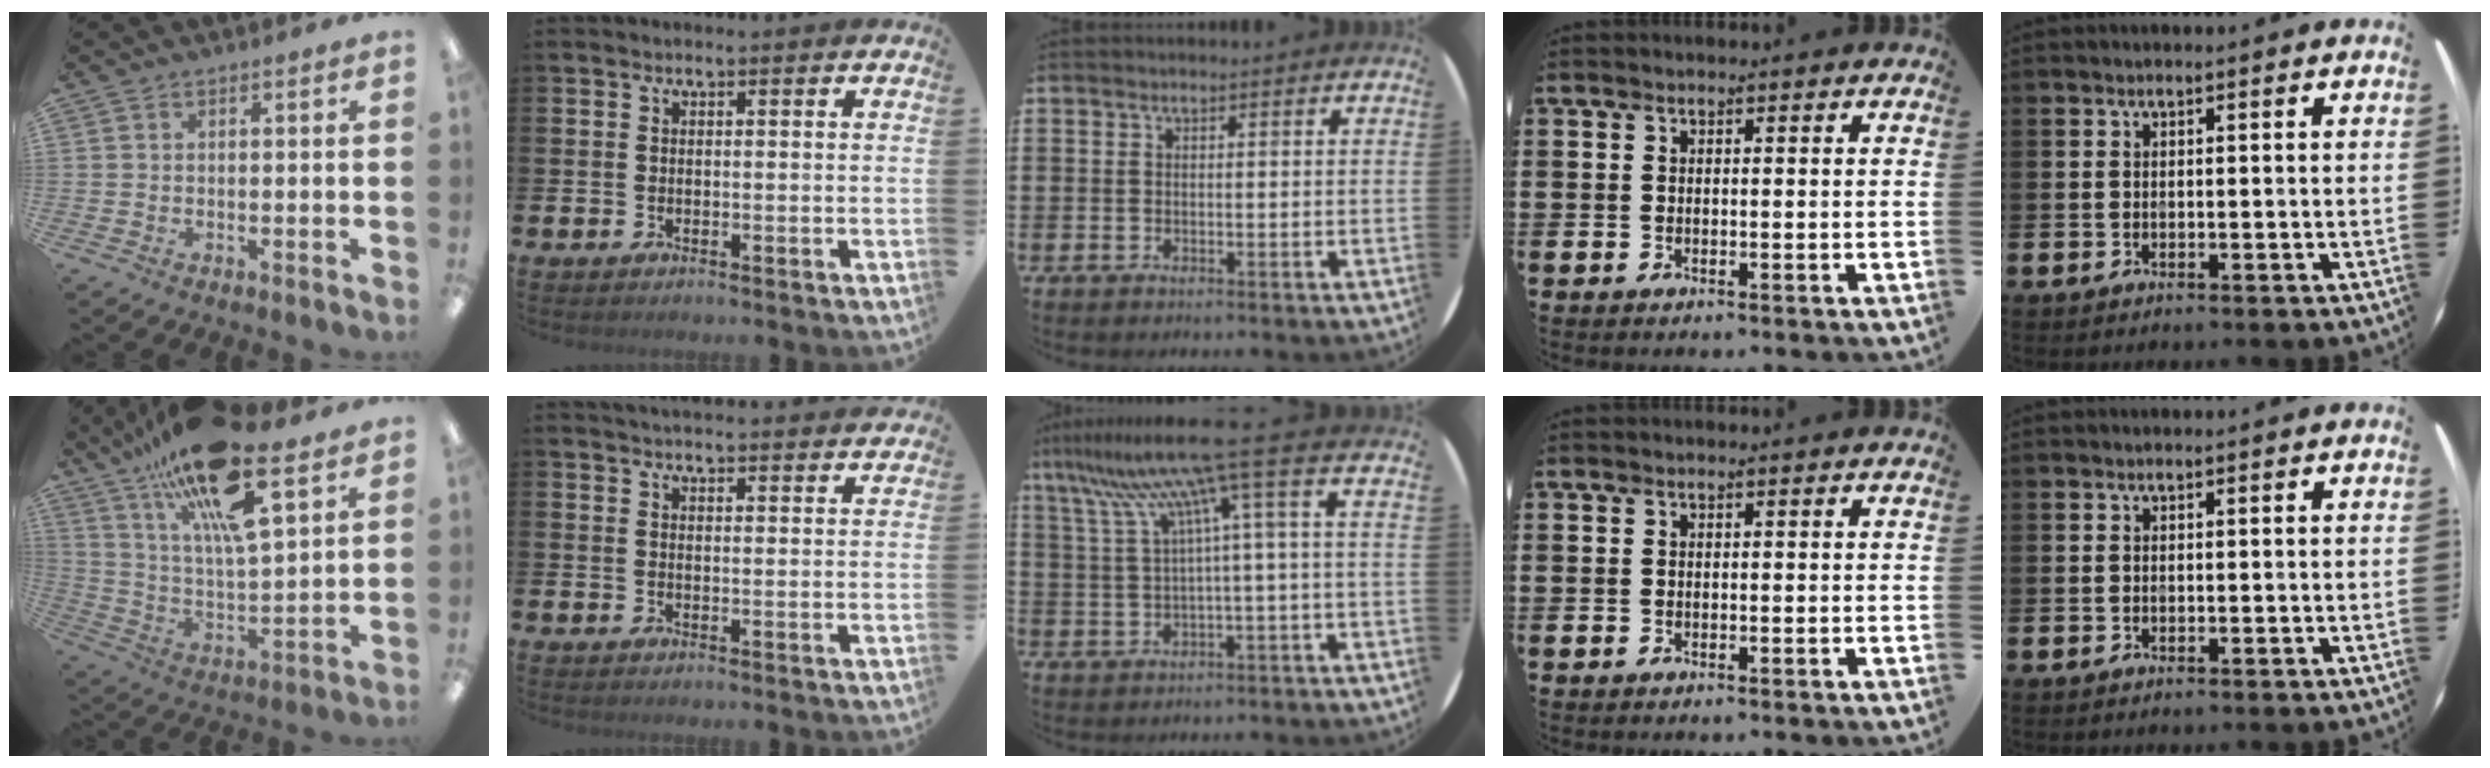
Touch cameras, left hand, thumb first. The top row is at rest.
{"thumb": {"total": 21.7, "force": [15.1, 5.6, 14.6], "torque": [-0.257, -0.083, 0.254]}, "index": {"total": 3.7, "force": [3.7, -0.1, 0.1], "torque": [-0.008, -0.020, 0.067]}, "middle": {"total": 10.4, "force": [5.6, -0.6, 8.7], "torque": [-0.202, -0.035, 0.084]}}